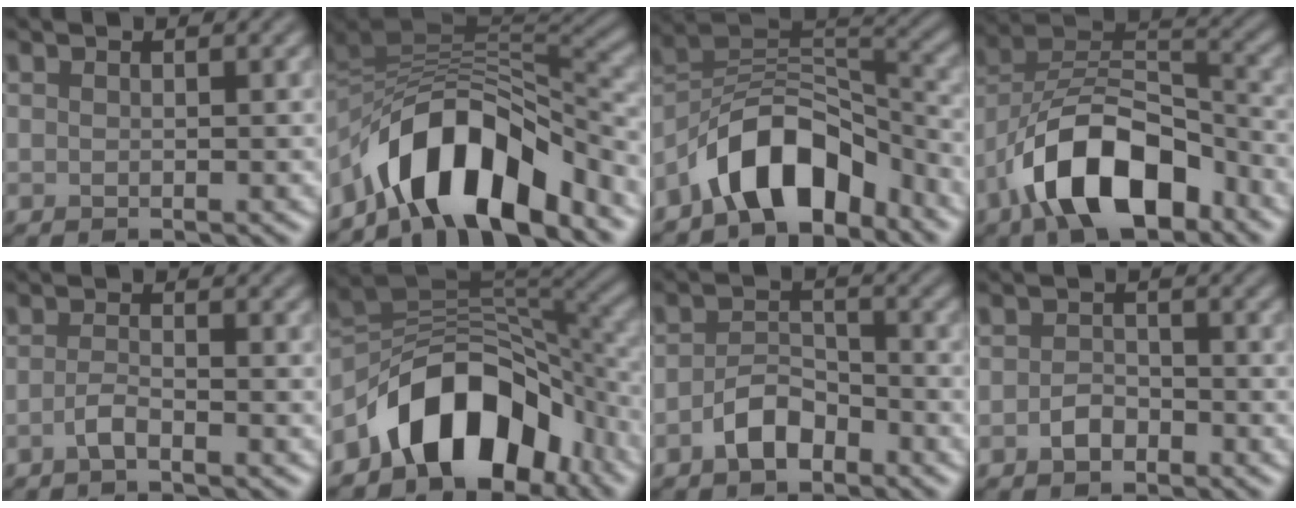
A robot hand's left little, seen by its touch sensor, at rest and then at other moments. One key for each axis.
{"total": 10.9, "fx": -6.7, "fy": 4.3, "fz": 7.4, "tx": -0.105, "ty": 0.009, "tz": -0.125}
{"total": 8.6, "fx": -5.8, "fy": 4.1, "fz": 4.8, "tx": -0.059, "ty": 0.012, "tz": -0.111}
{"total": 10.9, "fx": -6.2, "fy": 5.2, "fz": 7.4, "tx": -0.125, "ty": 0.016, "tz": -0.121}
{"total": 1.6, "fx": -0.9, "fy": 0.3, "fz": 1.2, "tx": -0.026, "ty": 0.004, "tz": -0.022}
{"total": 11.0, "fx": -6.2, "fy": 6.5, "fz": 6.4, "tx": -0.076, "ty": 0.007, "tz": -0.115}
{"total": 3.4, "fx": -2.0, "fy": 1.8, "fz": 2.1, "tx": -0.037, "ty": 0.009, "tz": -0.041}
{"total": 1.8, "fx": -1.0, "fy": 1.1, "fz": 1.0, "tx": -0.018, "ty": 0.004, "tz": -0.021}